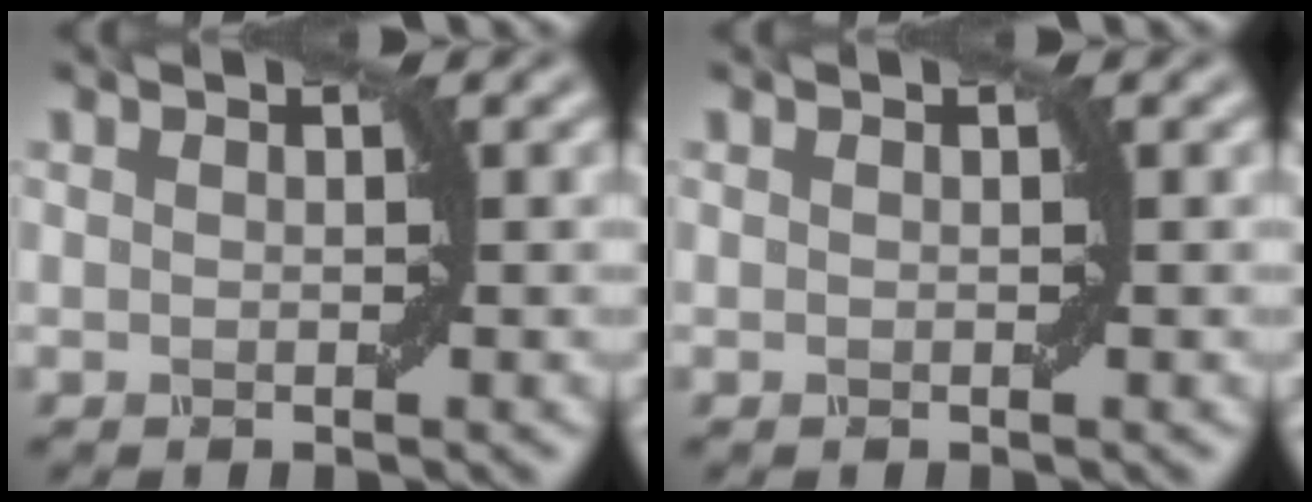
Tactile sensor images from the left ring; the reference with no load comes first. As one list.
[{"total": 0.0}]